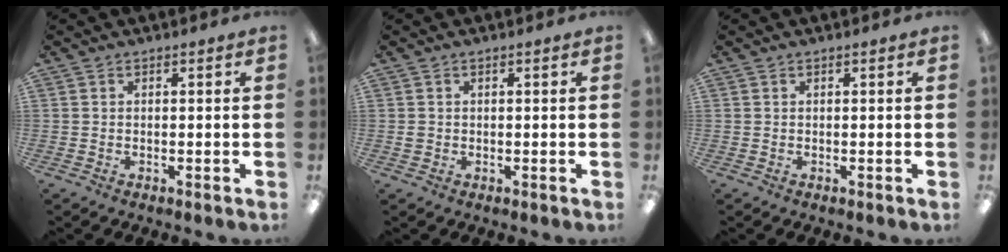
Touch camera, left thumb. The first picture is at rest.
{"total": 0.9, "force": [0.0, 0.9, 0.4], "torque": [-0.007, 0.004, -0.001]}
{"total": 0.0}